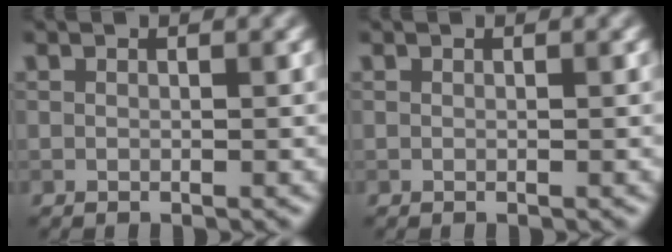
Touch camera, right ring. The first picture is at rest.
{"total": 0.0}